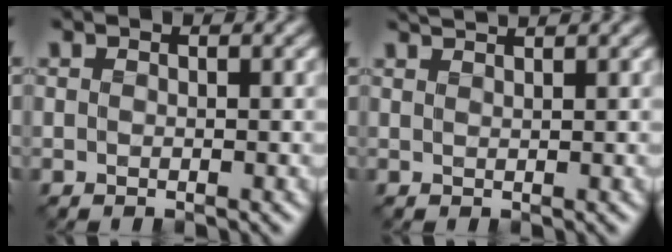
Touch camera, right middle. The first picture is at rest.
{"total": 1.7, "force": [1.6, 0.2, 0.6], "torque": [0.003, 0.006, 0.016]}